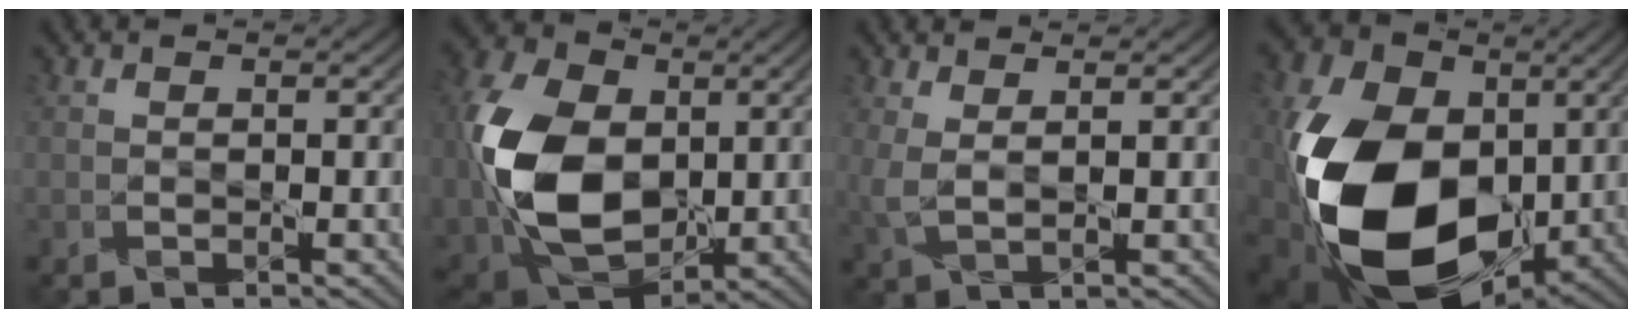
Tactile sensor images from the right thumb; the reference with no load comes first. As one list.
[{"total": 15.8, "force": [0.1, 11.0, 11.4], "torque": [-0.274, 0.000, -0.004]}, {"total": 3.0, "force": [1.6, 0.9, 2.4], "torque": [-0.061, 0.004, 0.035]}, {"total": 19.6, "force": [-2.0, 13.6, 14.0], "torque": [-0.320, -0.036, -0.033]}]